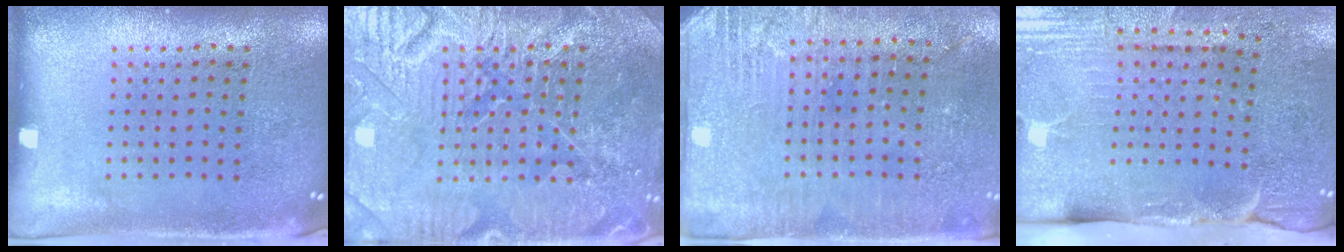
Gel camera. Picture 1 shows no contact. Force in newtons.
{"total": 5.2, "press": 5.1, "slide": 0.6}
{"total": 2.8, "press": 2.7, "slide": 0.6}
{"total": 4.3, "press": 3.7, "slide": 2.2}